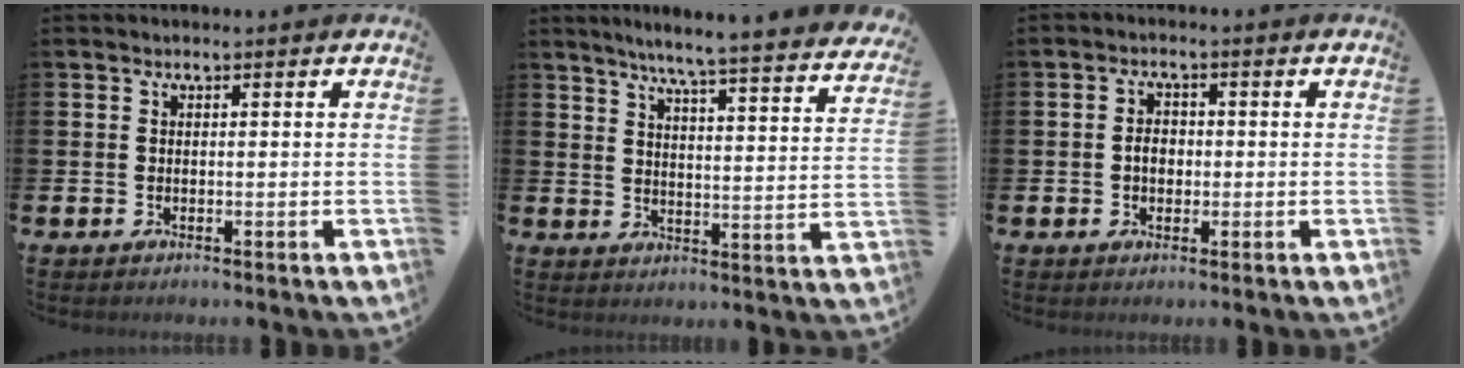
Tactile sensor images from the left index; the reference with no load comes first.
{"total": 5.7, "force": [5.3, -0.6, 2.0], "torque": [-0.053, -0.048, 0.084]}
{"total": 2.4, "force": [-0.2, 1.8, 1.7], "torque": [-0.022, 0.003, -0.008]}